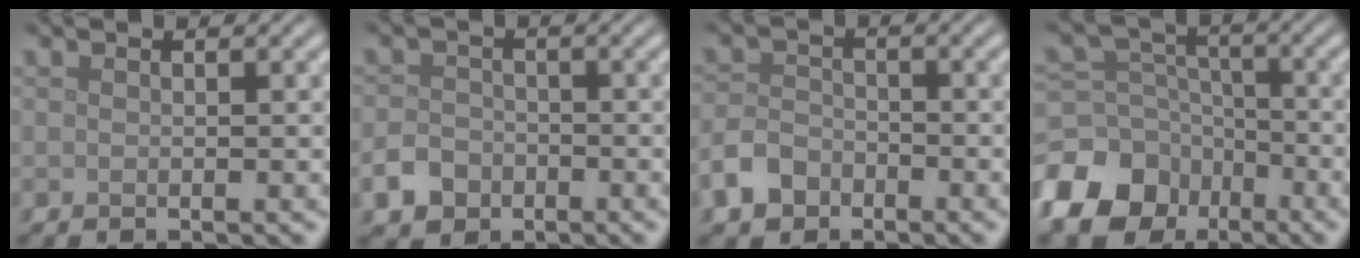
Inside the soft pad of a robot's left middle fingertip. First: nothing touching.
{"total": 3.1, "force": [-1.6, 2.4, 1.1], "torque": [-0.022, -0.003, -0.032]}
{"total": 3.5, "force": [-2.2, 2.4, 1.3], "torque": [-0.024, 0.001, -0.049]}
{"total": 12.1, "force": [-7.1, 9.0, 3.9], "torque": [-0.107, -0.031, -0.132]}